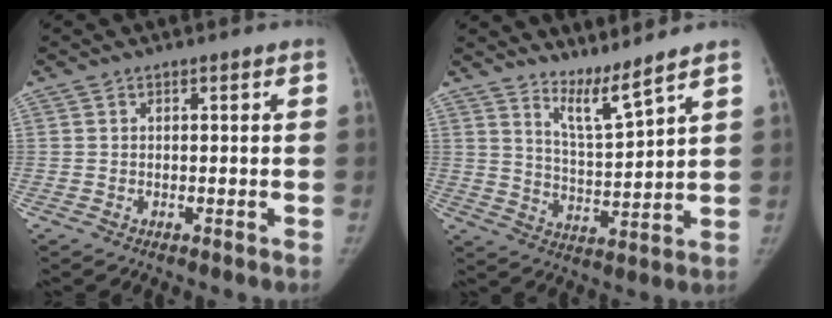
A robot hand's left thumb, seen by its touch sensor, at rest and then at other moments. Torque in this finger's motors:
{"motor_torque": [0.21, -0.74, 0.73, -0.35, 0.08]}